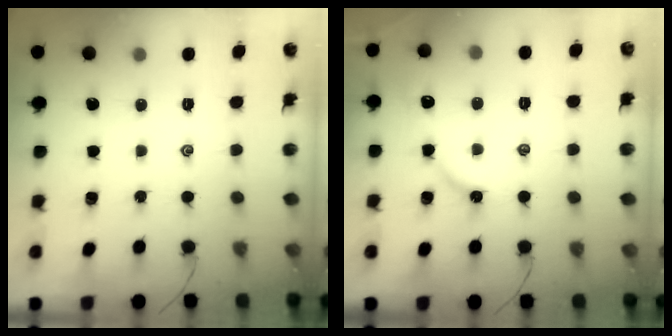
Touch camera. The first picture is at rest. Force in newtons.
{"total": 5.8, "press": 5.8, "slide": 0.6}